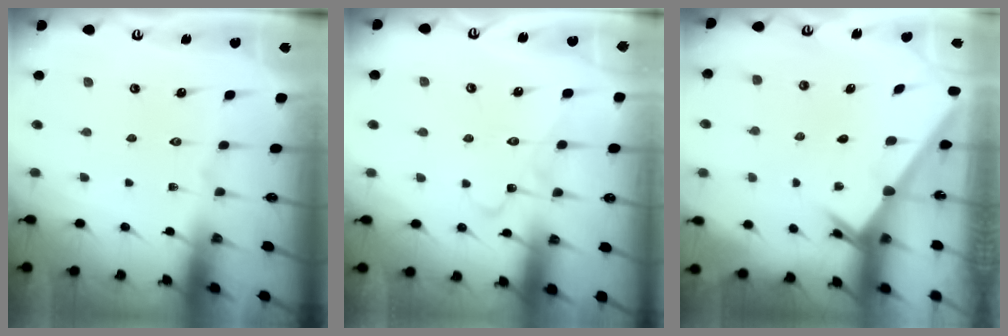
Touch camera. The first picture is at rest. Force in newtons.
{"total": 5.0, "press": 5.0, "slide": 0.4}
{"total": 2.6, "press": 2.6, "slide": 0.2}